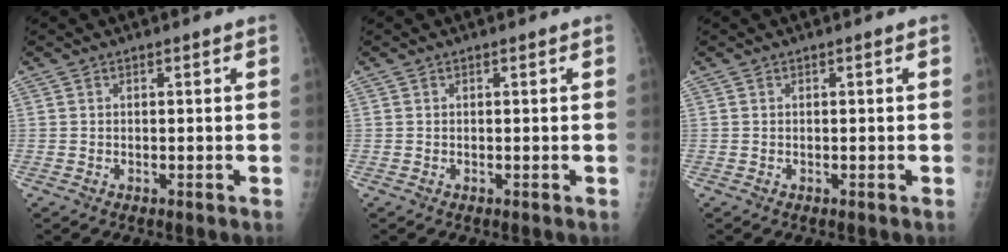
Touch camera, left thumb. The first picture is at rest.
{"total": 0.0}
{"total": 0.0}